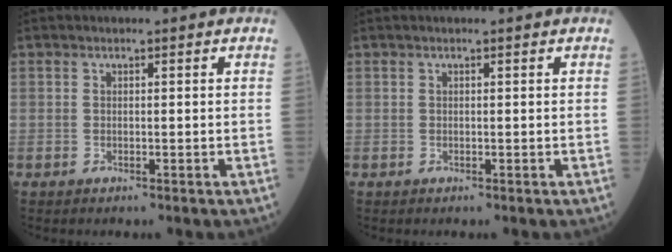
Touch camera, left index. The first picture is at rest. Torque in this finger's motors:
{"motor_torque": [-0.15, 0.00, 0.05, 0.01]}